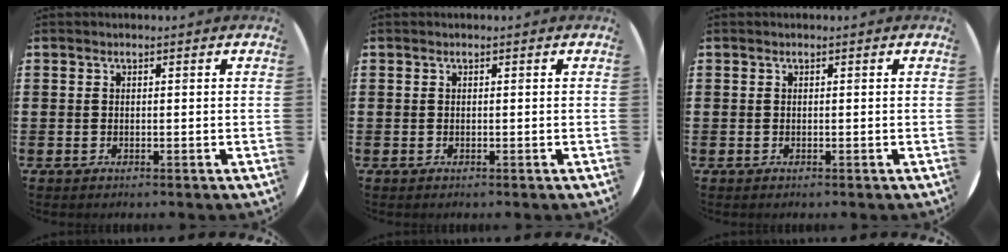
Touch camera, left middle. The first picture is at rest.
{"total": 0.0}
{"total": 0.0}